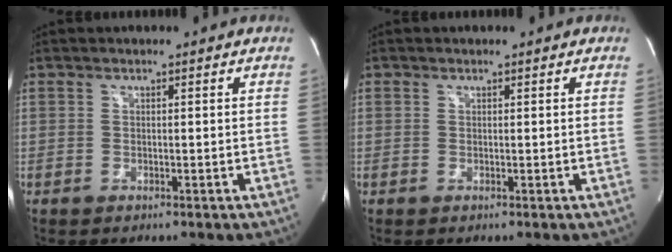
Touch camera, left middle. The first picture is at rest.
{"total": 0.0}